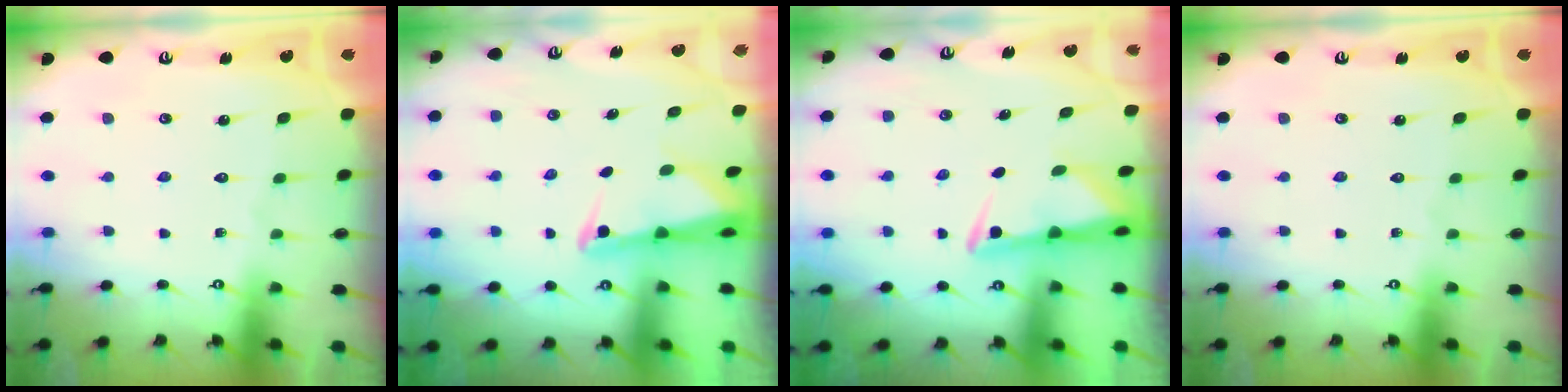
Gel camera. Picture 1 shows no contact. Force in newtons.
{"total": 2.6, "press": 2.6, "slide": 0.5}
{"total": 3.0, "press": 2.9, "slide": 0.6}
{"total": 0.0}